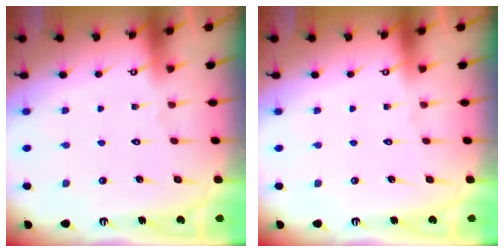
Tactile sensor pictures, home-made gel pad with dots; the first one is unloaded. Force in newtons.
{"total": 0.0}